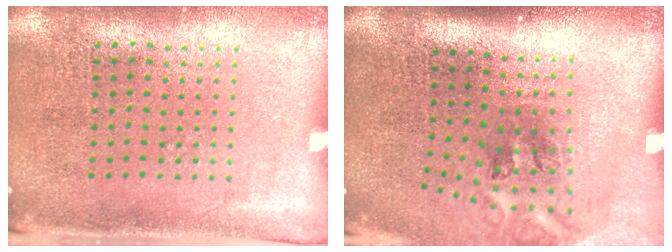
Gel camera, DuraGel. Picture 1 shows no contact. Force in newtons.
{"total": 2.1, "press": 1.4, "slide": 1.7}